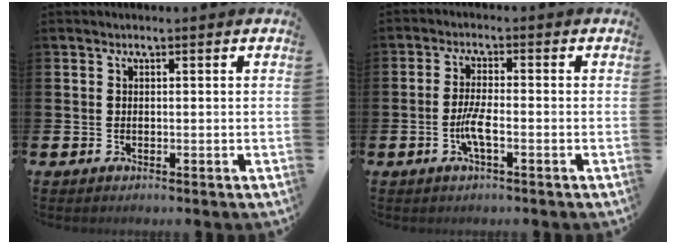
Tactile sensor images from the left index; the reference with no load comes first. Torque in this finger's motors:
{"motor_torque": [0.24, 0.11, 0.15, 0.10]}